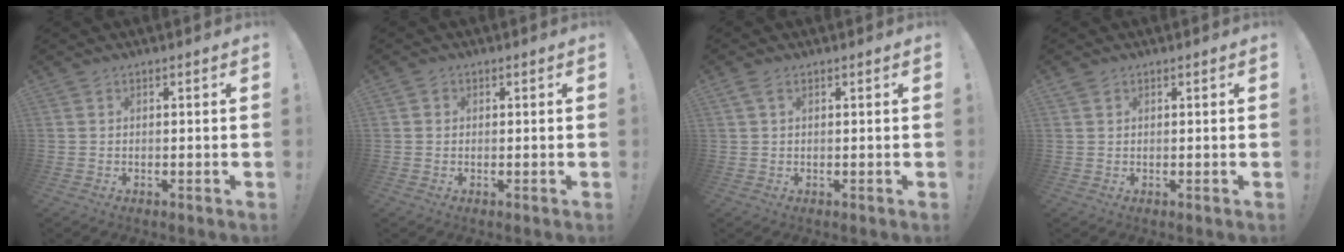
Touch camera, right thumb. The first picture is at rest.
{"total": 1.1, "force": [0.1, 1.1, 0.2], "torque": [0.004, -0.001, 0.000]}
{"total": 2.1, "force": [0.9, 1.0, 1.6], "torque": [-0.031, 0.001, 0.015]}
{"total": 1.1, "force": [0.8, 0.7, 0.4], "torque": [-0.004, -0.002, 0.013]}